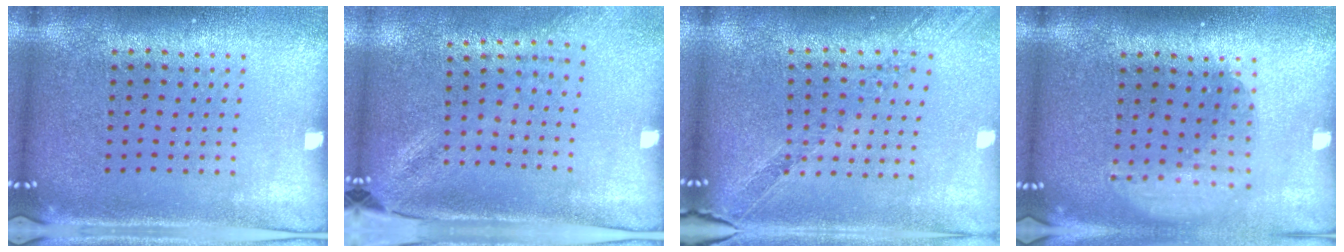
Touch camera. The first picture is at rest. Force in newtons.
{"total": 1.8, "press": 1.4, "slide": 1.2}
{"total": 1.2, "press": 1.2, "slide": 0.2}
{"total": 1.7, "press": 1.3, "slide": 1.1}